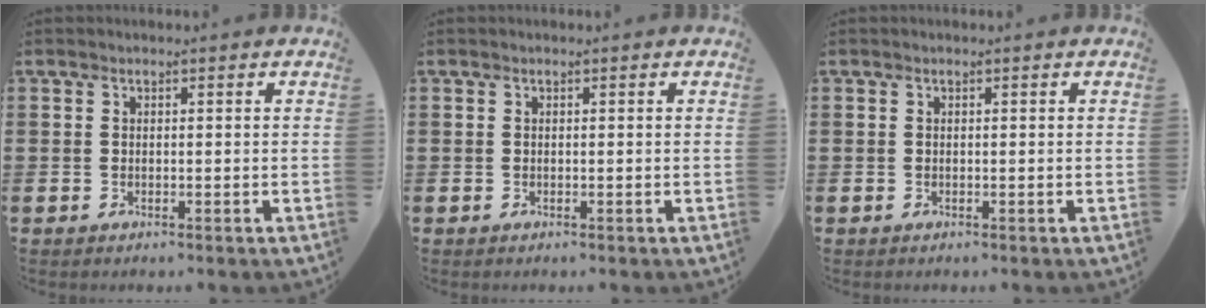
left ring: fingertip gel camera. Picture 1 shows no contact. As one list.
[{"total": 0.0}, {"total": 0.0}]